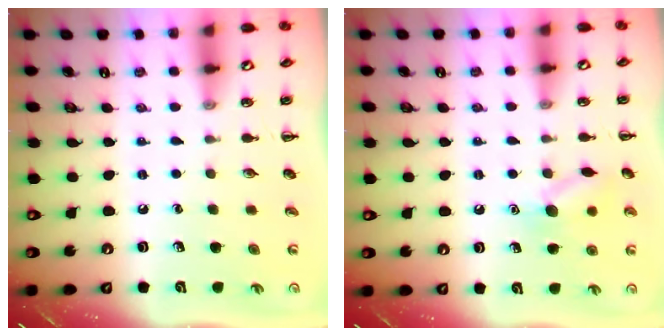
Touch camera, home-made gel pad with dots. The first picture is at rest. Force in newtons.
{"total": 9.8, "press": 9.7, "slide": 0.9}